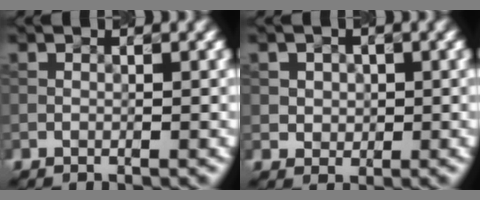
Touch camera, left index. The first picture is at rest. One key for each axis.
{"total": 2.1, "fx": 0.7, "fy": 1.8, "fz": 0.9, "tx": -0.010, "ty": 0.005, "tz": 0.008}